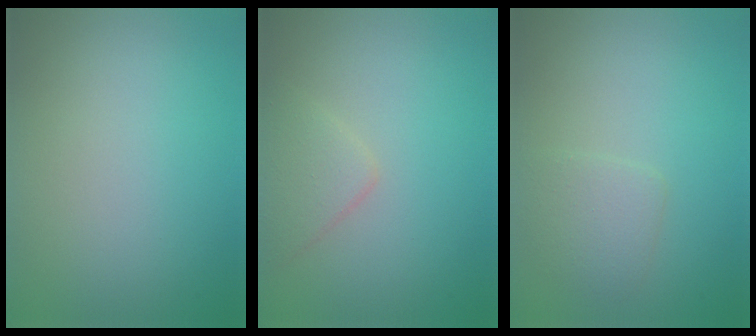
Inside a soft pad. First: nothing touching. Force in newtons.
{"total": 2.1, "press": 2.1, "slide": 0.1}
{"total": 1.9, "press": 1.9, "slide": 0.0}